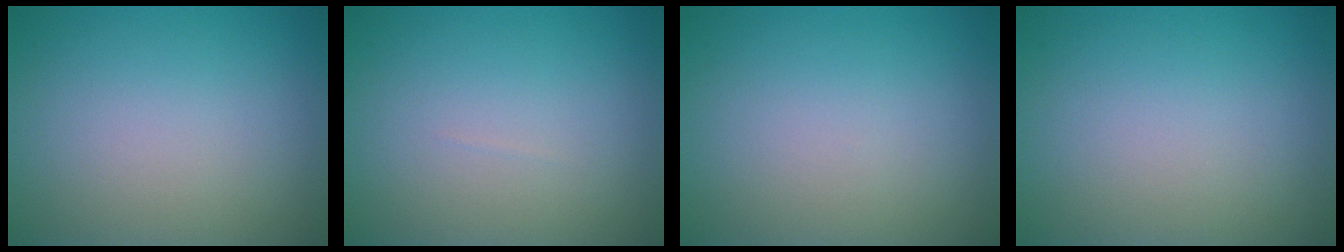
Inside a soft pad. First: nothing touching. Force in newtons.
{"total": 0.0}
{"total": 0.0}
{"total": 0.0}